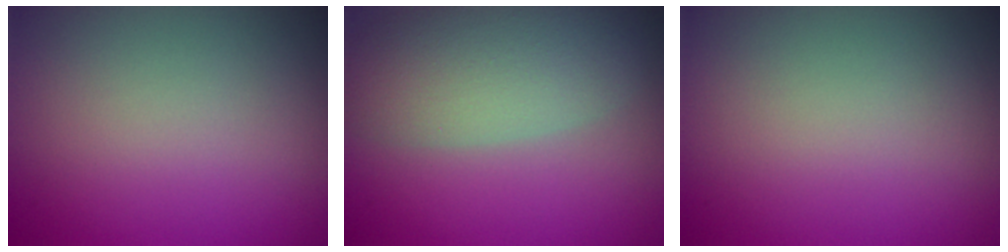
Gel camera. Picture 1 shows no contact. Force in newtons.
{"total": 7.0, "press": 7.0, "slide": 0.6}
{"total": 0.0}